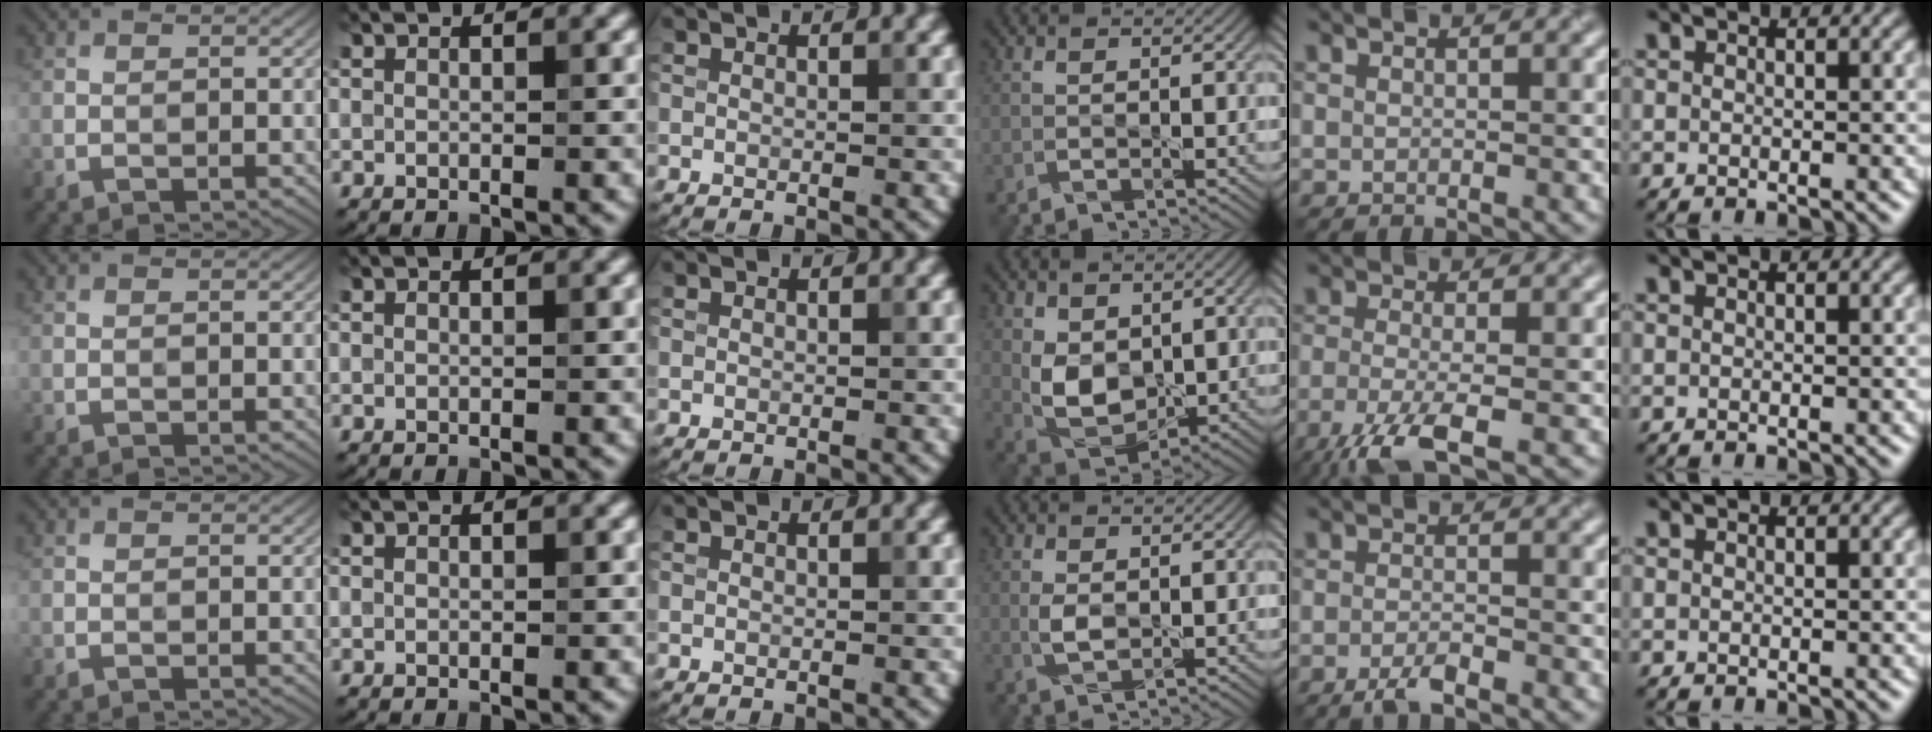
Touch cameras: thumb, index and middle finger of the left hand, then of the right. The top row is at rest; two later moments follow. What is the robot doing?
{"motion": "squeeze", "object": "tweezer"}